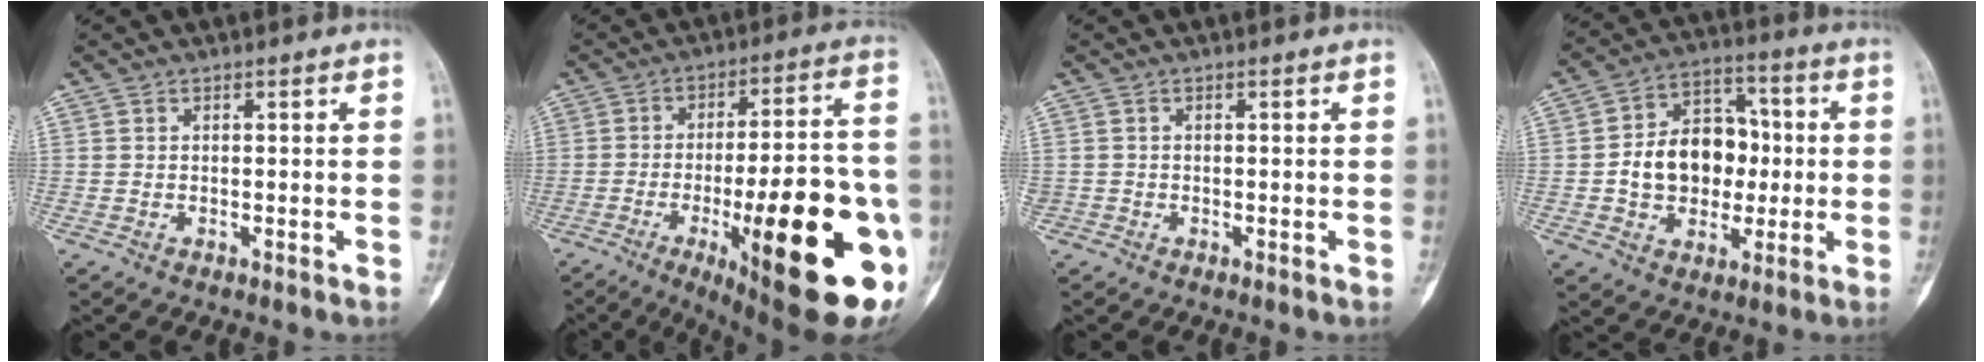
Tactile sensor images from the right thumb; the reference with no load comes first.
{"total": 30.7, "force": [-9.3, 8.9, 27.8], "torque": [-0.324, 0.013, -0.115]}
{"total": 0.5, "force": [-0.2, 0.4, 0.2], "torque": [-0.004, 0.006, -0.002]}
{"total": 14.5, "force": [-0.5, 11.0, 9.5], "torque": [-0.107, 0.033, -0.008]}